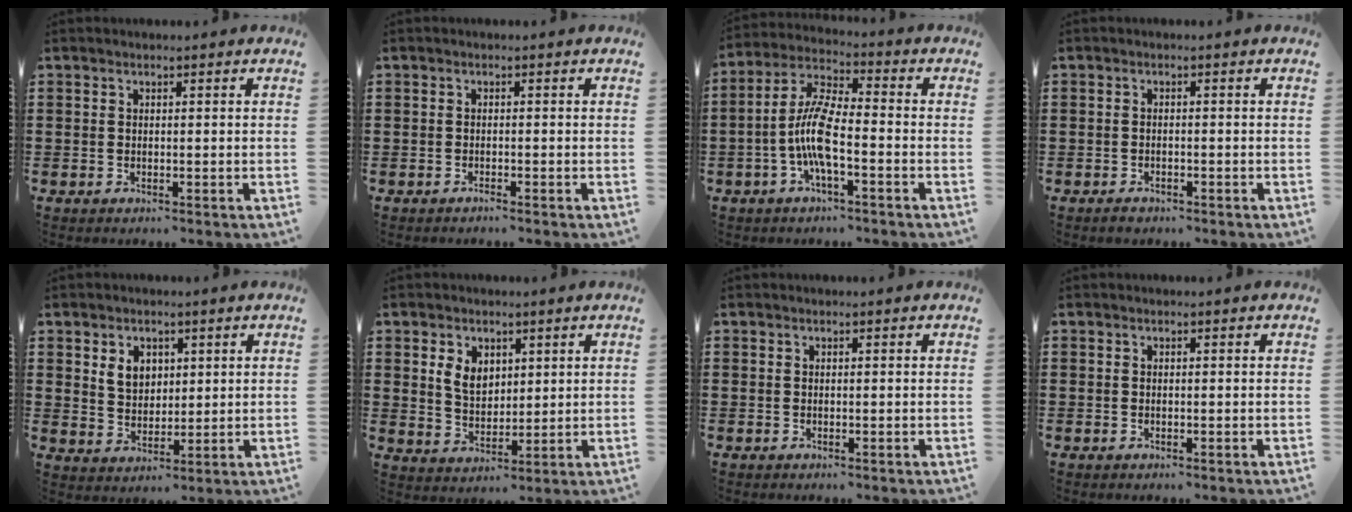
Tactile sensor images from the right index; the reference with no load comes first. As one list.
[{"total": 0.6, "force": [-0.6, 0.0, 0.1], "torque": [-0.004, -0.001, -0.013]}, {"total": 8.7, "force": [-2.5, 2.4, 8.0], "torque": [-0.184, -0.010, -0.052]}, {"total": 1.0, "force": [-0.9, 0.4, 0.3], "torque": [-0.010, -0.002, -0.018]}, {"total": 4.6, "force": [1.8, 3.7, 2.2], "torque": [-0.057, 0.012, 0.033]}, {"total": 5.0, "force": [1.9, 3.7, 2.7], "torque": [-0.059, 0.009, 0.032]}, {"total": 0.0}, {"total": 0.0}]